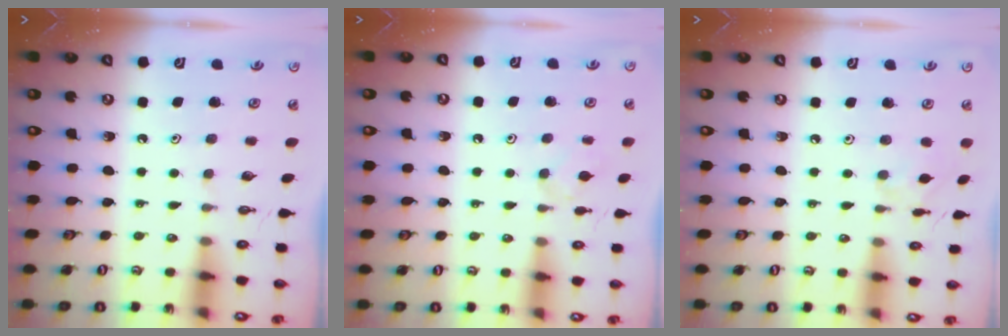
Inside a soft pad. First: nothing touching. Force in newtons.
{"total": 4.1, "press": 4.0, "slide": 0.8}
{"total": 2.8, "press": 2.7, "slide": 0.6}